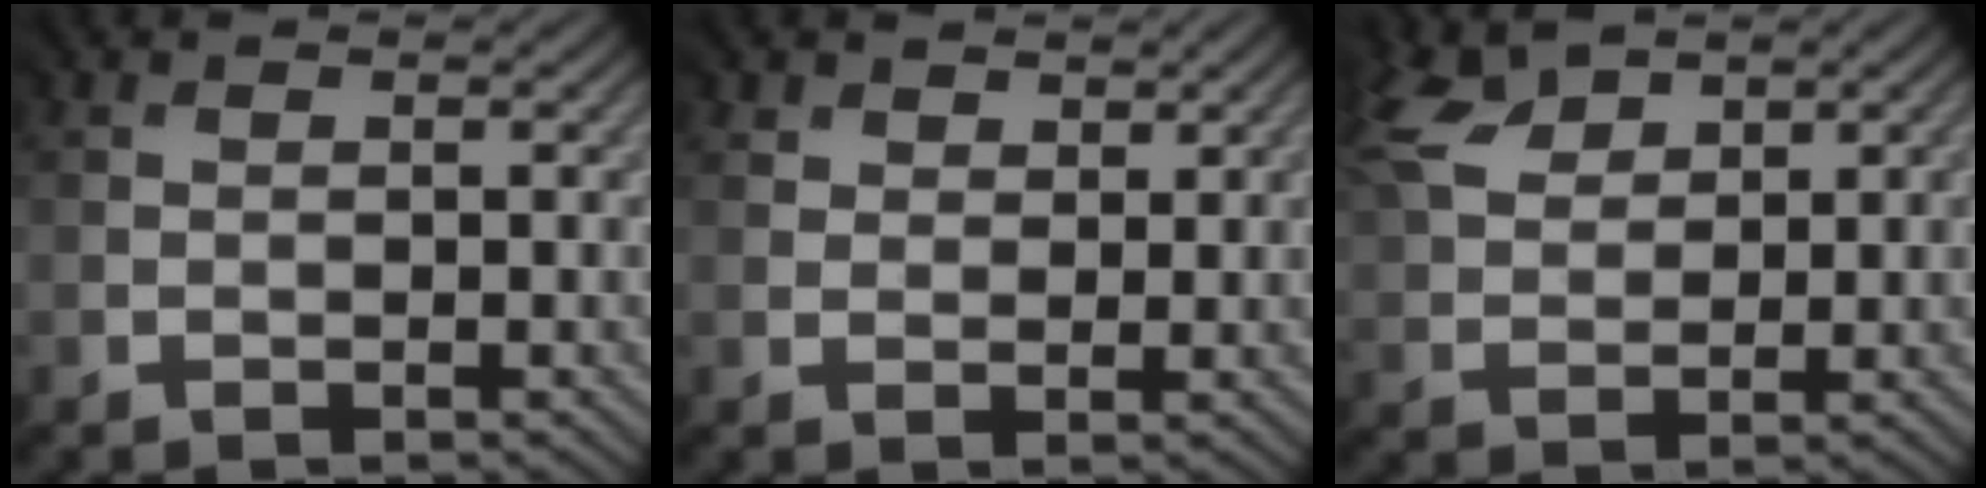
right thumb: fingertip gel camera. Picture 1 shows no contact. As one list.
[{"total": 2.6, "force": [2.3, 1.3, -0.2], "torque": [-0.009, -0.001, 0.040]}, {"total": 6.7, "force": [5.0, 3.1, 3.3], "torque": [-0.116, 0.024, 0.101]}]